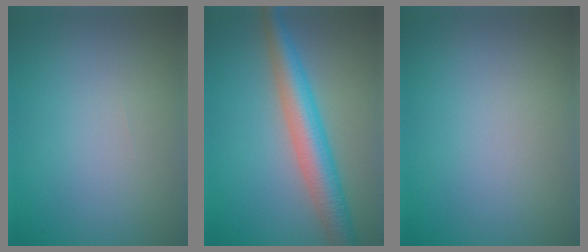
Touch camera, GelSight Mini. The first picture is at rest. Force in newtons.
{"total": 5.7, "press": 5.7, "slide": 0.1}
{"total": 0.0}